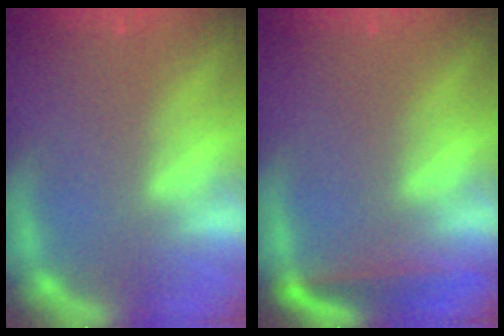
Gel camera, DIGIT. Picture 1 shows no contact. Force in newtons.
{"total": 3.0}